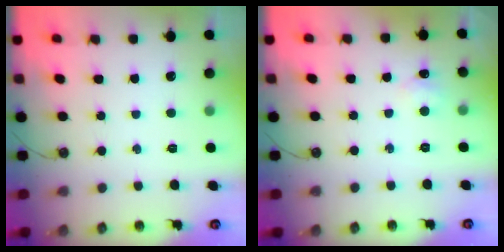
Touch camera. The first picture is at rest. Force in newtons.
{"total": 6.2, "press": 6.1, "slide": 1.0}